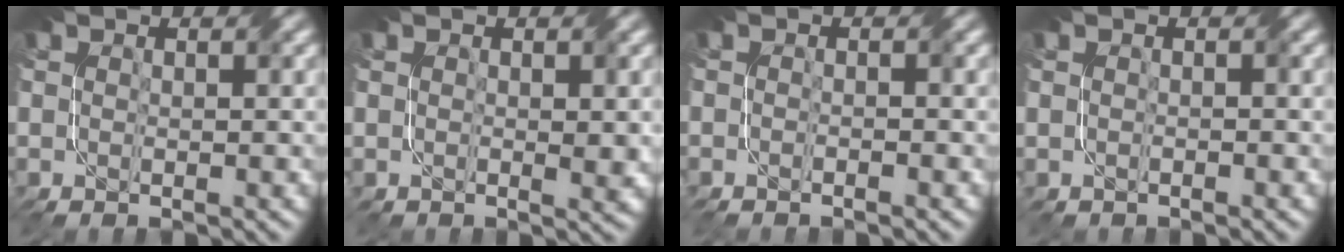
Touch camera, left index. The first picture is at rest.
{"total": 0.8, "force": [0.4, 0.2, 0.7], "torque": [-0.007, -0.005, 0.006]}
{"total": 1.2, "force": [-1.0, 0.3, 0.5], "torque": [-0.004, -0.007, -0.017]}
{"total": 0.6, "force": [-0.2, -0.1, -0.6], "torque": [0.007, 0.000, -0.008]}